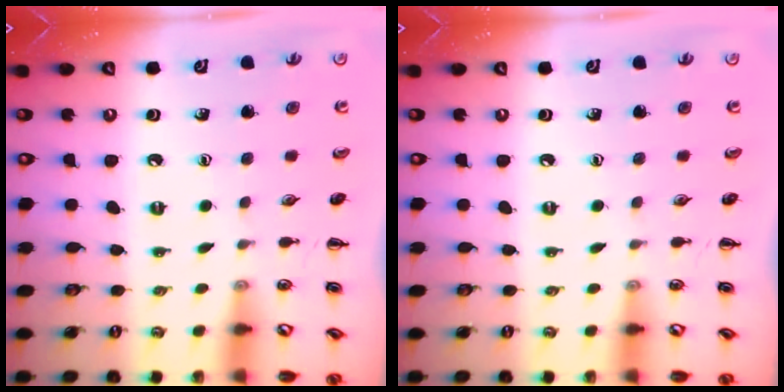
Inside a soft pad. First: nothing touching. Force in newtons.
{"total": 0.0}